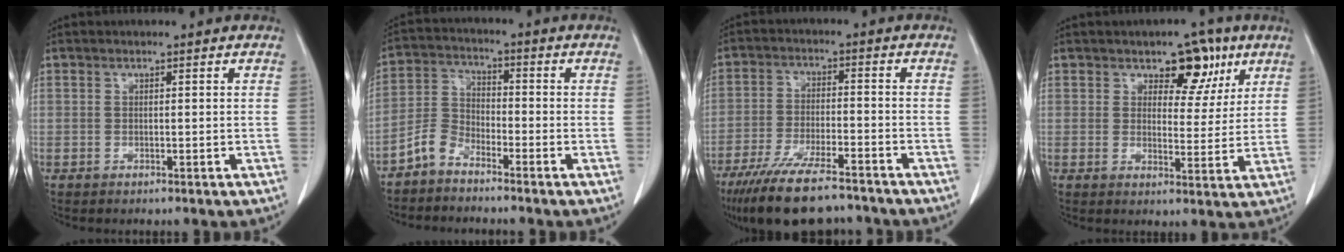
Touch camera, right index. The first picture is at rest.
{"total": 4.5, "force": [-3.8, 2.0, 1.5], "torque": [-0.036, 0.000, -0.086]}
{"total": 14.6, "force": [-11.8, 3.3, 7.9], "torque": [-0.149, -0.023, -0.194]}
{"total": 7.0, "force": [4.0, 4.0, 4.2], "torque": [-0.042, 0.003, 0.055]}